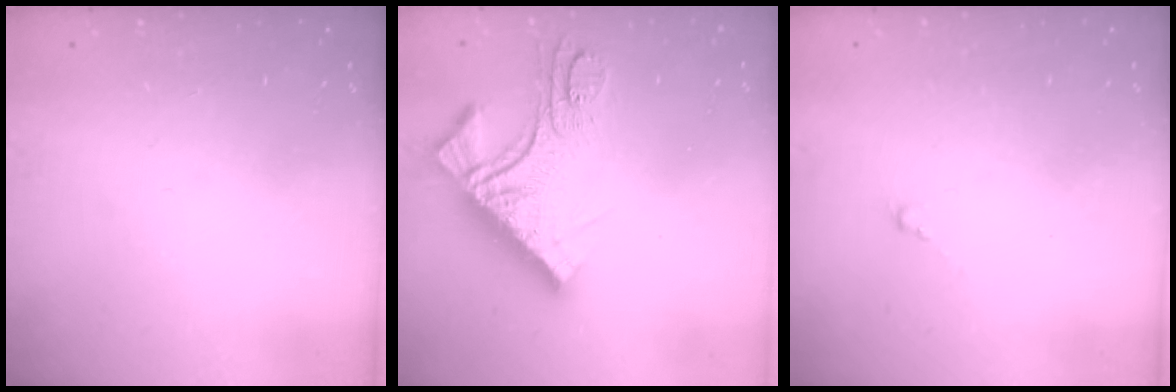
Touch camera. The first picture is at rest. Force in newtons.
{"total": 15.9, "press": 15.8, "slide": 1.7}
{"total": 0.0}